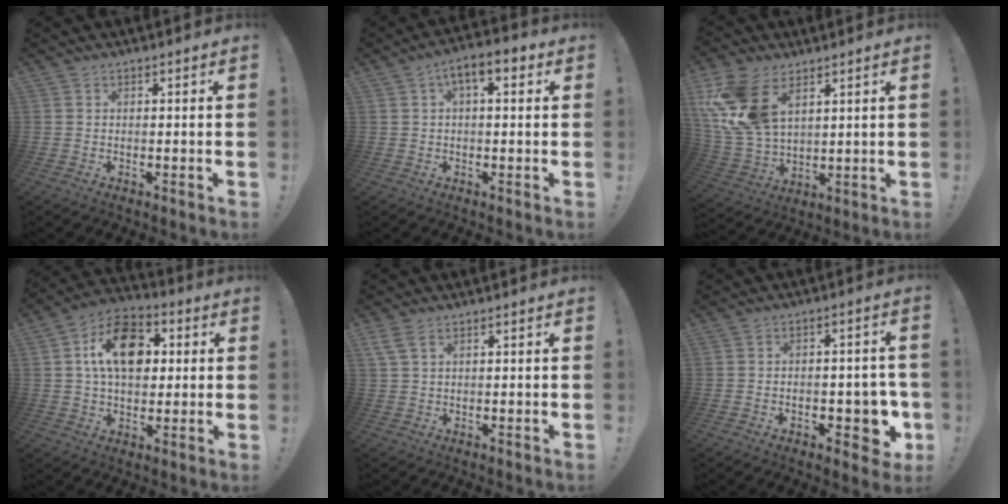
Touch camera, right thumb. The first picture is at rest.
{"total": 6.4, "force": [2.1, 2.7, 5.4], "torque": [-0.070, -0.006, 0.032]}
{"total": 16.5, "force": [7.5, 10.1, 10.7], "torque": [-0.220, -0.034, 0.147]}
{"total": 15.8, "force": [3.9, 10.5, 11.1], "torque": [-0.162, 0.005, 0.073]}
{"total": 3.6, "force": [1.8, 1.6, 2.8], "torque": [-0.056, 0.003, 0.035]}
{"total": 7.9, "force": [-3.1, 4.7, 5.6], "torque": [-0.046, 0.018, -0.048]}